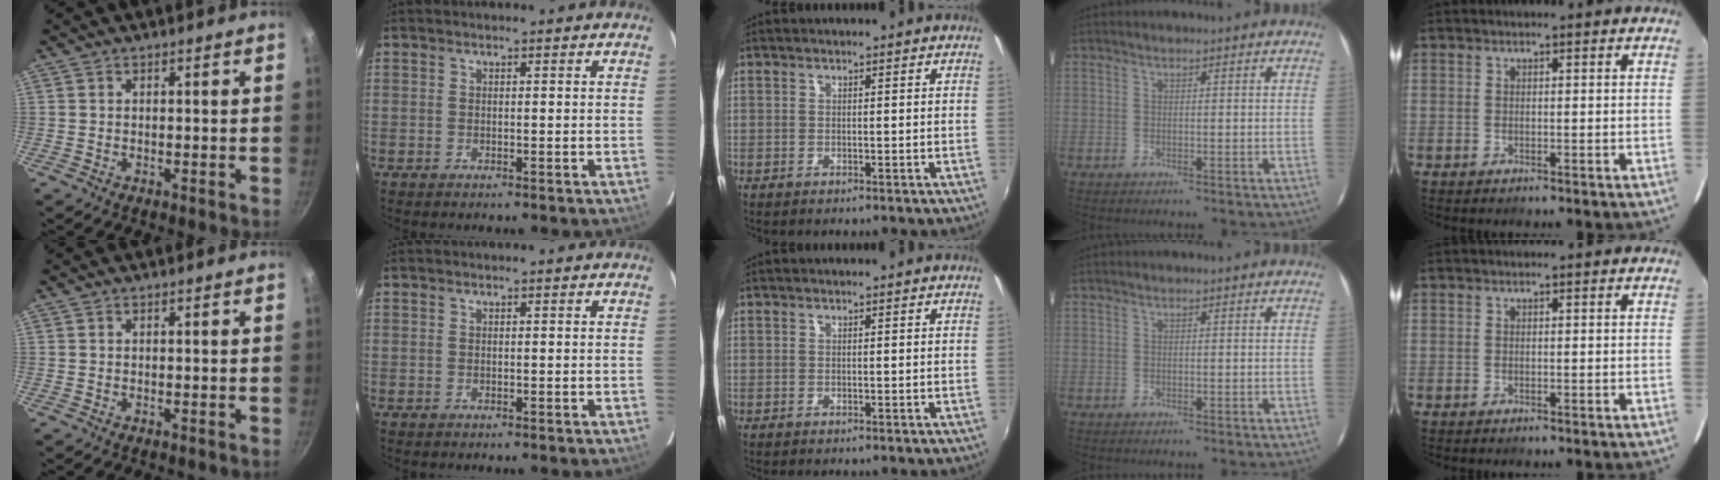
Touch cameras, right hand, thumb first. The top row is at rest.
{}